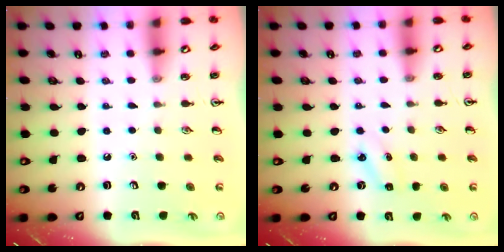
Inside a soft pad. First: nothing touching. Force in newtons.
{"total": 2.8, "press": 2.6, "slide": 1.0}